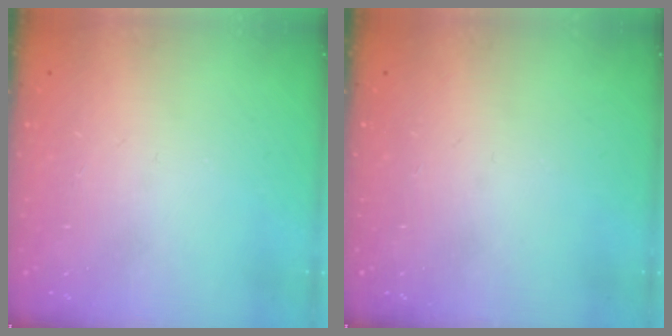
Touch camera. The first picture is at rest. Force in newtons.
{"total": 0.0}